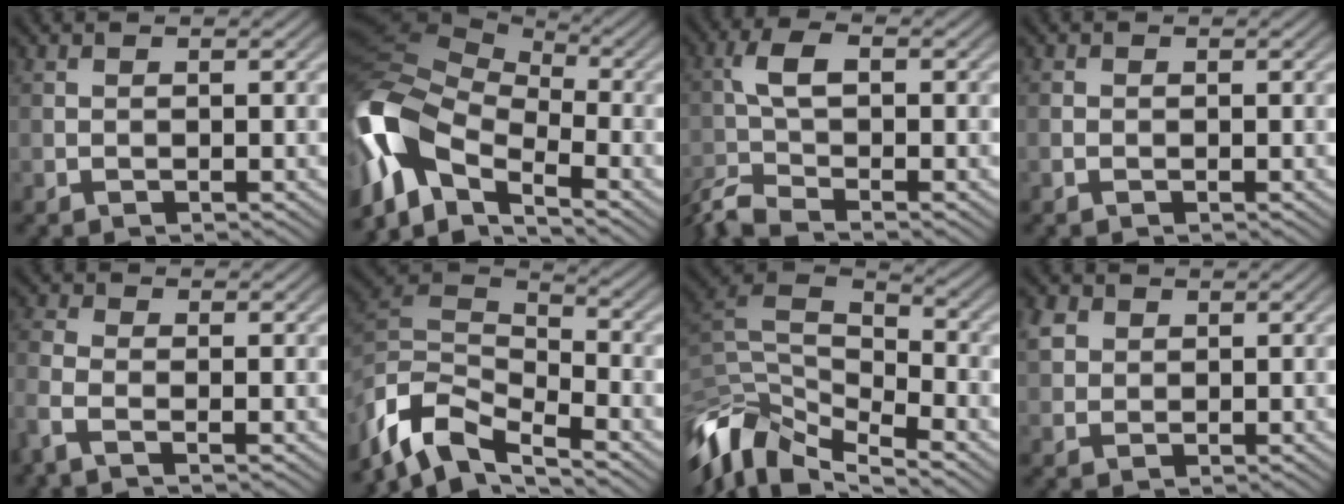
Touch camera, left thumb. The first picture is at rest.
{"total": 13.3, "force": [-4.6, 7.3, 10.1], "torque": [-0.220, 0.000, -0.106]}
{"total": 5.6, "force": [-3.3, 1.4, 4.2], "torque": [-0.095, -0.010, -0.078]}
{"total": 0.8, "force": [-0.3, 0.6, 0.3], "torque": [-0.008, -0.002, -0.007]}
{"total": 3.2, "force": [-1.7, 1.1, 2.6], "torque": [-0.070, -0.005, -0.049]}
{"total": 9.9, "force": [-6.3, 4.0, 6.5], "torque": [-0.137, -0.006, -0.136]}
{"total": 12.0, "force": [-6.1, 5.6, 8.6], "torque": [-0.202, -0.004, -0.120]}
{"total": 3.0, "force": [1.2, 2.4, 1.3], "torque": [-0.042, 0.007, 0.027]}